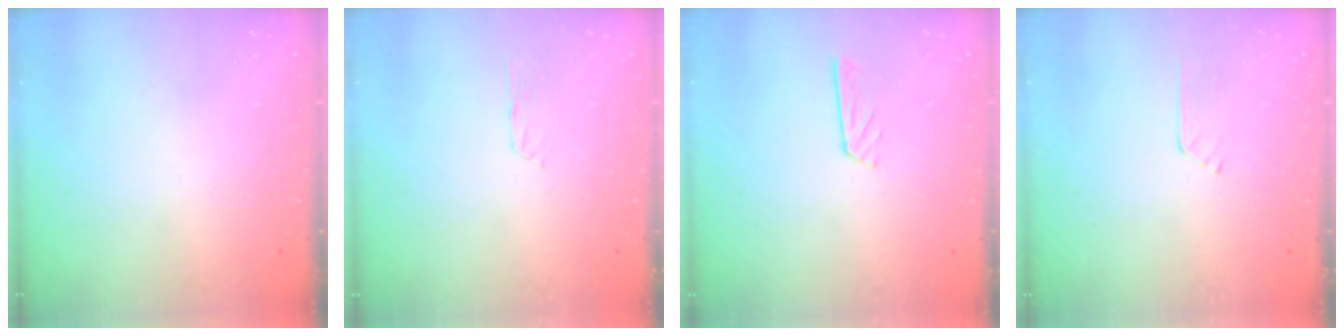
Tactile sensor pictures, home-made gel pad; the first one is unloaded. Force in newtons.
{"total": 3.0, "press": 2.9, "slide": 0.4}
{"total": 5.1, "press": 5.0, "slide": 0.5}
{"total": 3.8, "press": 3.8, "slide": 0.3}